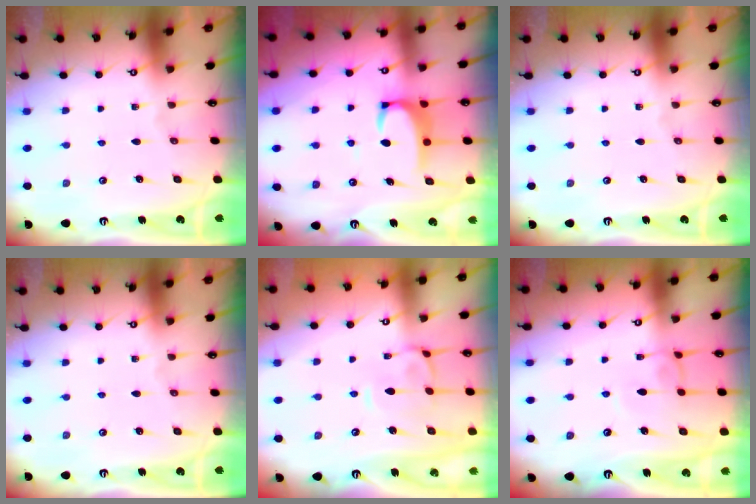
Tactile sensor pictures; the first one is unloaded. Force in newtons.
{"total": 3.9, "press": 3.9, "slide": 0.3}
{"total": 0.0}
{"total": 0.0}
{"total": 2.0, "press": 1.6, "slide": 1.1}
{"total": 0.6, "press": 0.4, "slide": 0.4}